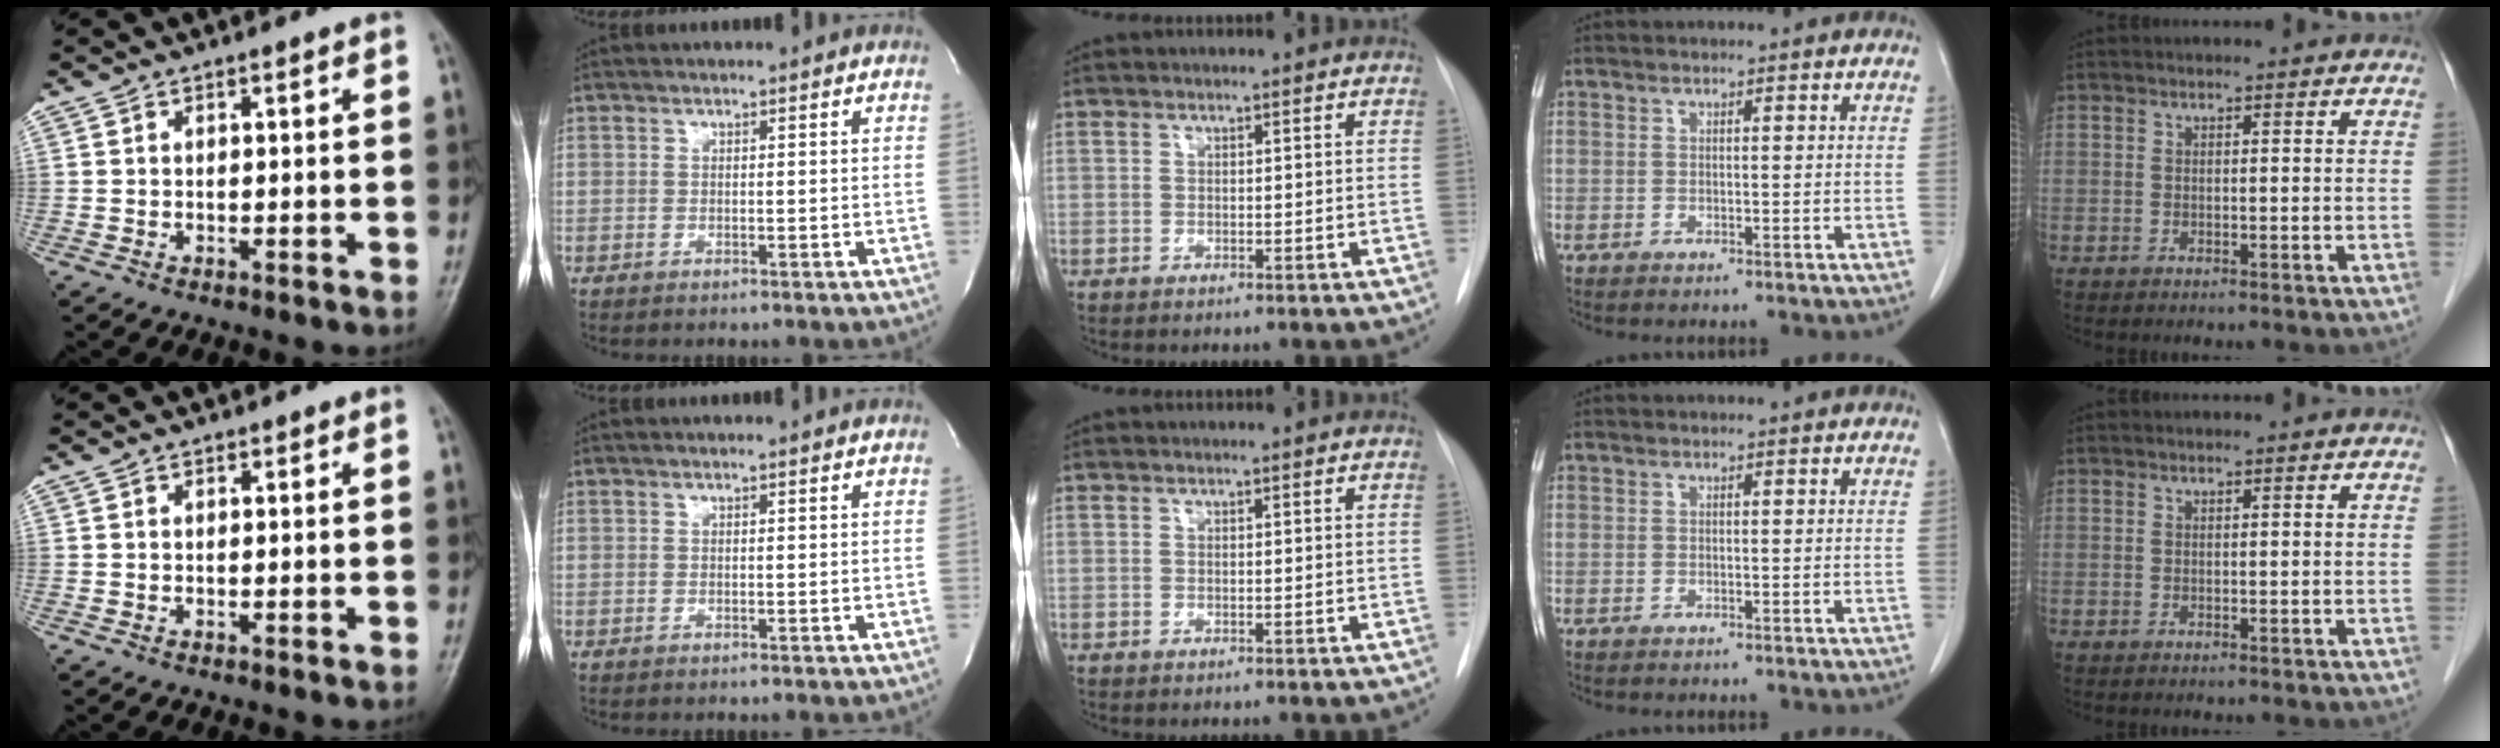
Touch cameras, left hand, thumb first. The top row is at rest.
{}